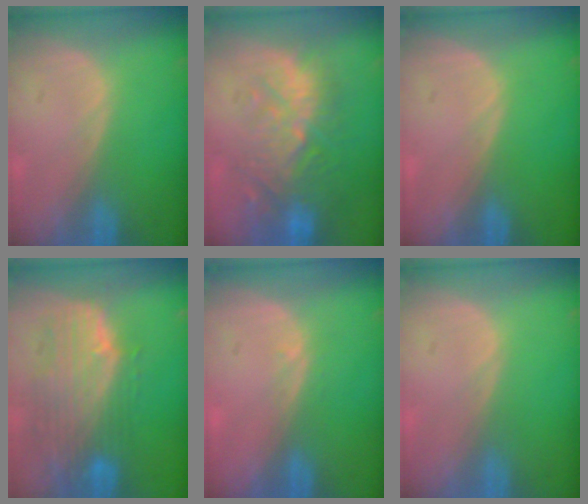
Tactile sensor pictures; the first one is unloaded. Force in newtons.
{"total": 11.0, "press": 9.9, "slide": 4.7}
{"total": 0.0}
{"total": 10.7, "press": 9.2, "slide": 5.5}
{"total": 0.8, "press": 0.6, "slide": 0.6}
{"total": 0.0}